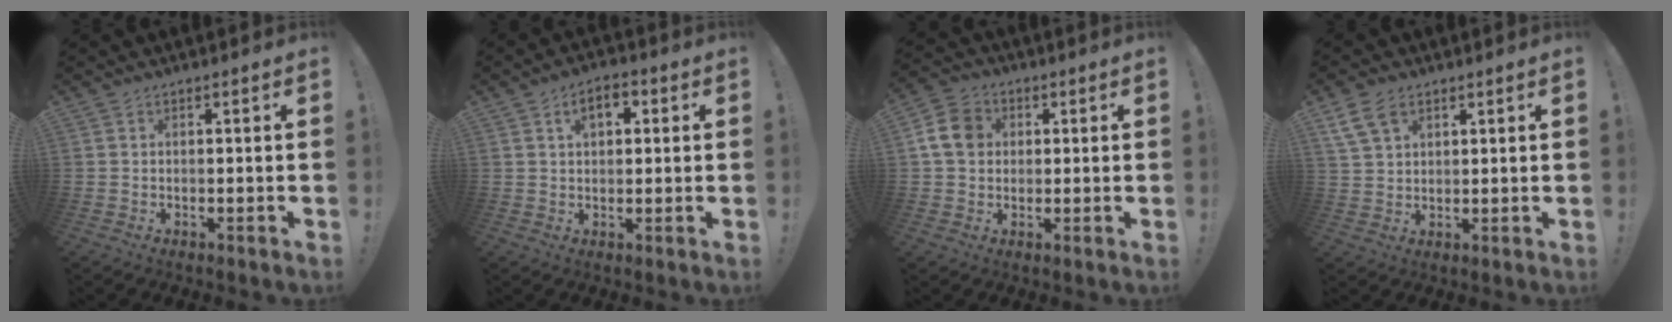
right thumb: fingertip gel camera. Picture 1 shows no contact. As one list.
[{"total": 5.3, "force": [1.8, 3.3, 3.8], "torque": [-0.046, 0.000, 0.027]}, {"total": 9.8, "force": [1.8, 8.2, 5.0], "torque": [-0.086, 0.005, 0.037]}, {"total": 8.8, "force": [4.8, 5.5, 4.9], "torque": [-0.097, -0.010, 0.096]}]